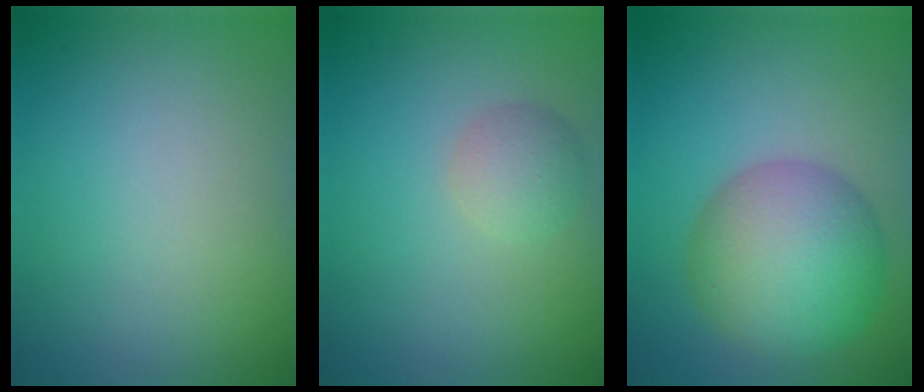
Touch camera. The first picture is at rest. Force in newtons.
{"total": 2.1, "press": 2.1, "slide": 0.1}
{"total": 8.1, "press": 8.1, "slide": 0.4}